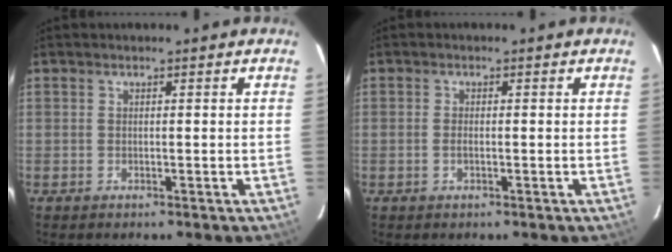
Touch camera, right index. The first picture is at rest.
{"total": 1.1, "force": [-0.3, 0.5, 0.9], "torque": [-0.022, 0.000, -0.007]}